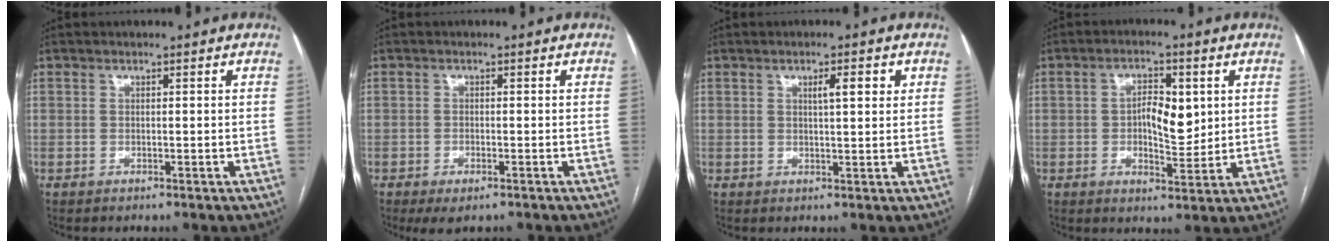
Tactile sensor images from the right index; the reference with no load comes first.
{"total": 3.1, "force": [-1.9, 1.2, 2.1], "torque": [-0.036, -0.005, -0.021]}
{"total": 3.2, "force": [1.4, 0.5, 2.9], "torque": [-0.044, 0.002, 0.020]}
{"total": 6.4, "force": [0.9, 2.8, 5.7], "torque": [-0.088, 0.006, 0.018]}